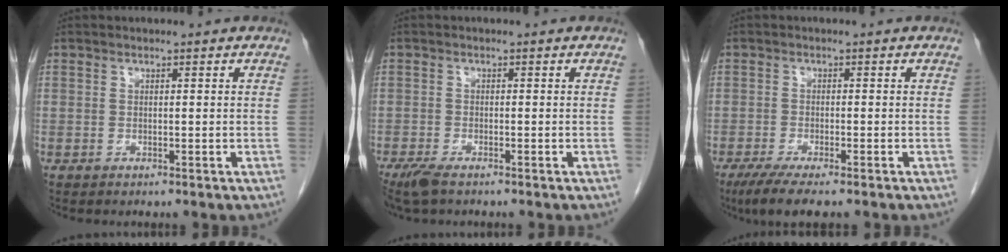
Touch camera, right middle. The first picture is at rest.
{"total": 3.8, "force": [-2.8, 1.0, 2.4], "torque": [-0.053, -0.011, -0.049]}
{"total": 5.9, "force": [-4.3, 0.6, 4.0], "torque": [-0.066, -0.014, -0.068]}